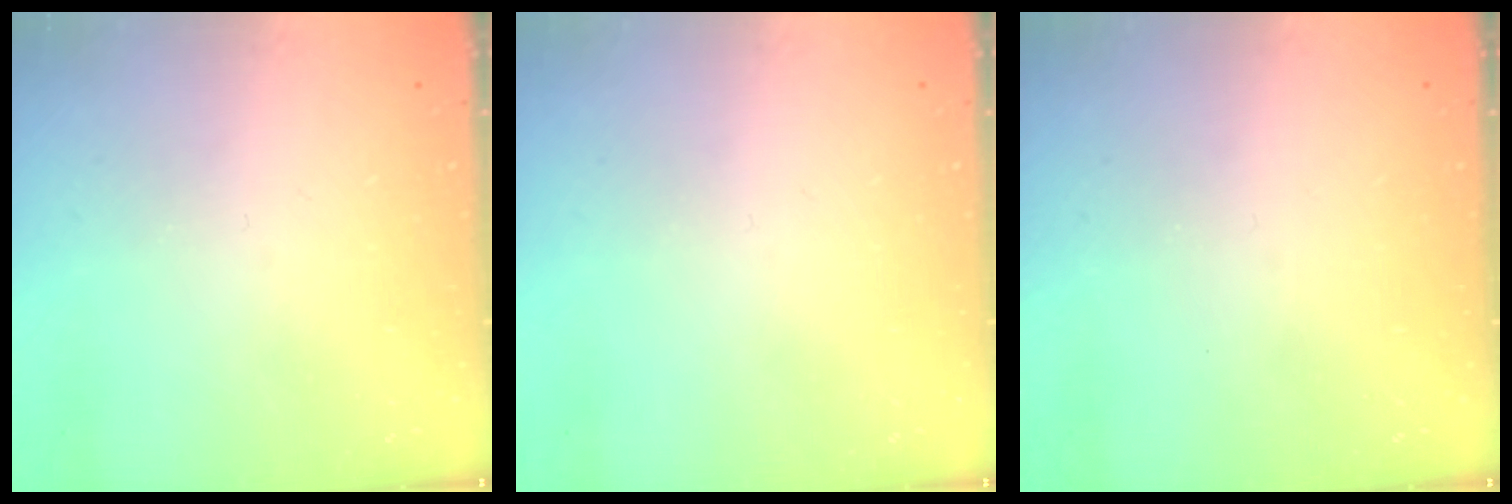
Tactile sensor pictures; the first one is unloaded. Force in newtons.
{"total": 0.0}
{"total": 0.0}